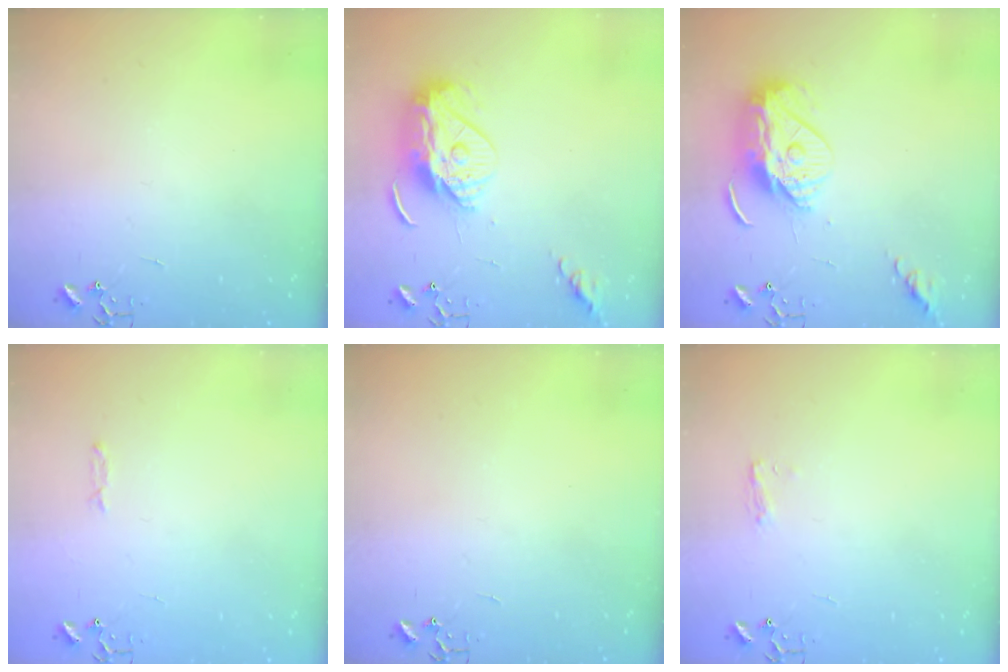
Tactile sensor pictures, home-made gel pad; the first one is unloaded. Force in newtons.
{"total": 12.3, "press": 12.2, "slide": 1.1}
{"total": 12.3, "press": 12.2, "slide": 1.1}
{"total": 3.3, "press": 3.3, "slide": 0.4}
{"total": 0.0}
{"total": 5.7, "press": 5.7, "slide": 0.7}